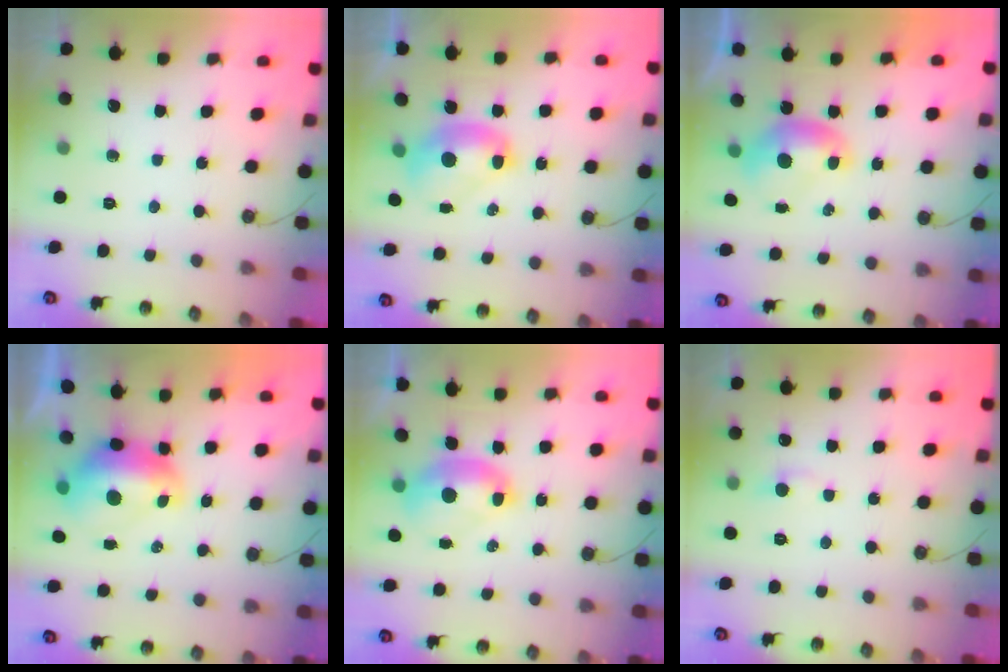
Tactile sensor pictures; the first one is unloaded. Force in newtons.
{"total": 2.6, "press": 2.6, "slide": 0.2}
{"total": 0.0}
{"total": 2.7, "press": 2.6, "slide": 0.7}
{"total": 2.6, "press": 2.6, "slide": 0.5}
{"total": 1.1, "press": 1.0, "slide": 0.4}